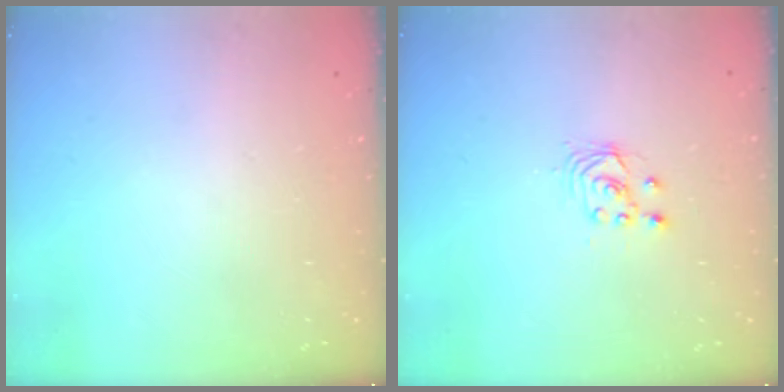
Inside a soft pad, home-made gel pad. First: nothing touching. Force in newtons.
{"total": 2.5, "press": 2.5, "slide": 0.2}